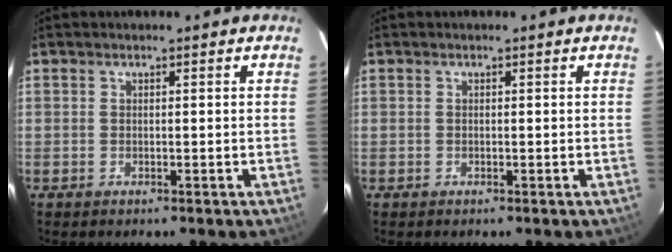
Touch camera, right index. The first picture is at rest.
{"total": 0.0}